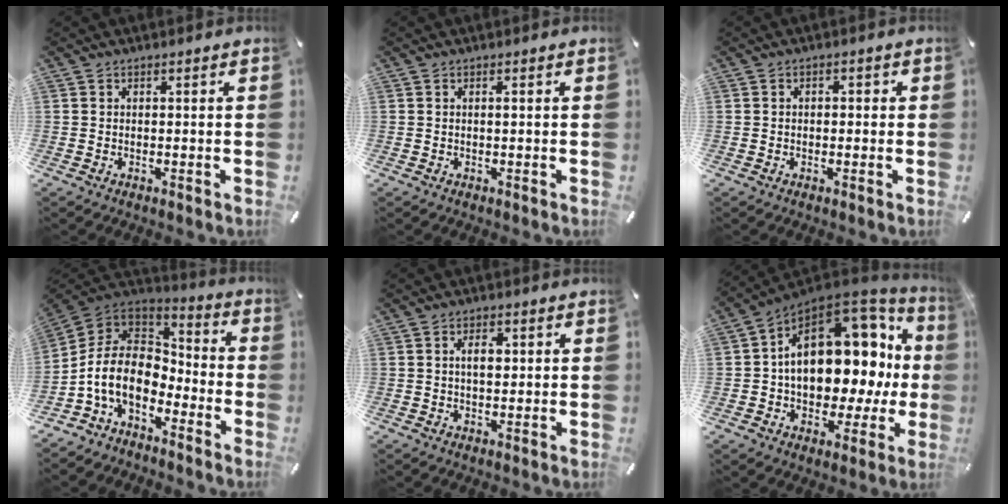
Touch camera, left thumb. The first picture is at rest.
{"total": 0.5, "force": [0.1, 0.1, 0.5], "torque": [-0.010, -0.001, 0.001]}
{"total": 1.4, "force": [-0.5, 1.1, 0.8], "torque": [-0.014, 0.007, -0.012]}
{"total": 12.8, "force": [-5.8, 8.6, 7.4], "torque": [-0.176, 0.016, -0.110]}
{"total": 3.9, "force": [0.6, 2.2, 3.1], "torque": [-0.048, 0.002, 0.005]}
{"total": 21.8, "force": [3.2, 14.1, 16.3], "torque": [-0.237, -0.030, 0.062]}